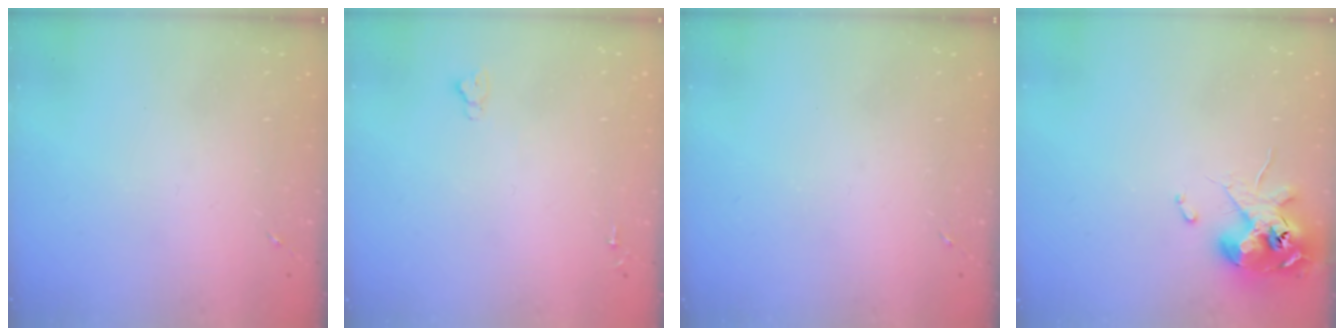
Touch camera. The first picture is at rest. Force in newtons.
{"total": 2.6, "press": 2.5, "slide": 0.3}
{"total": 0.0}
{"total": 11.6, "press": 11.4, "slide": 2.1}